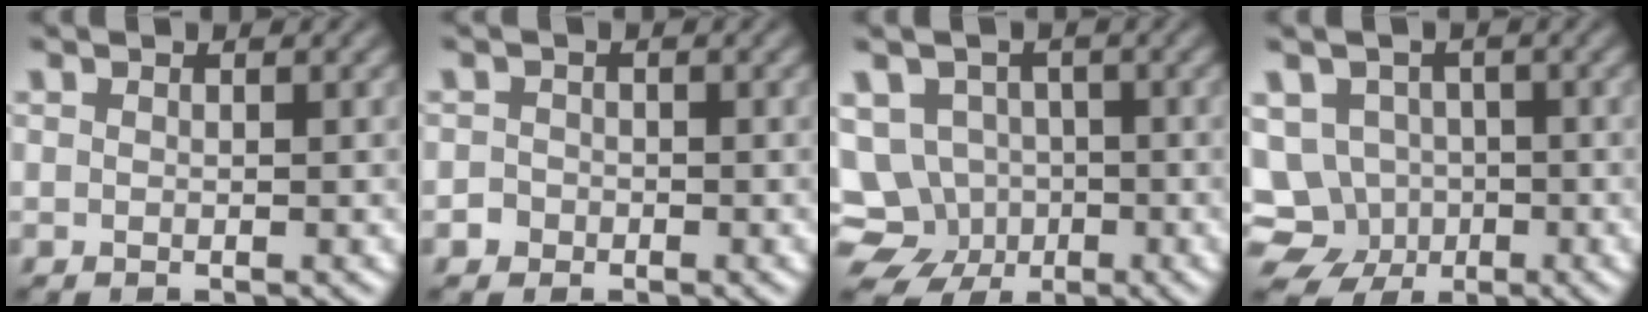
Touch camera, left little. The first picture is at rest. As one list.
[{"total": 1.6, "force": [-0.7, 1.4, 0.2], "torque": [0.015, 0.012, -0.018]}, {"total": 7.7, "force": [-3.1, 6.6, 2.5], "torque": [-0.025, 0.002, -0.067]}, {"total": 6.9, "force": [-2.9, 5.9, 2.1], "torque": [-0.013, 0.002, -0.062]}]